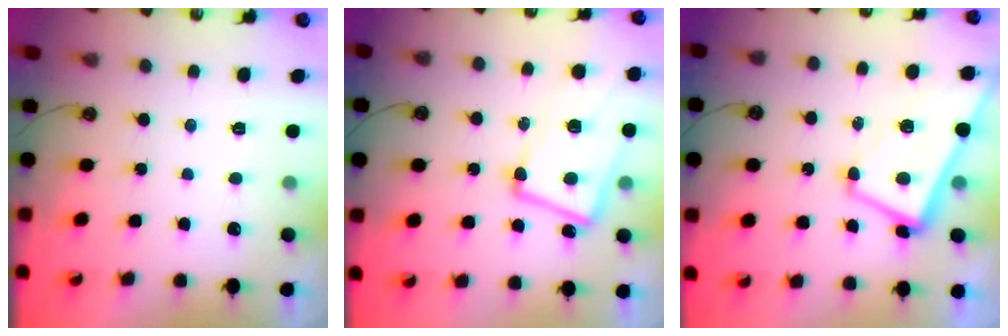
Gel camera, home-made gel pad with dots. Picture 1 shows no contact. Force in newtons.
{"total": 6.8, "press": 6.5, "slide": 1.9}
{"total": 1.5, "press": 1.2, "slide": 0.8}